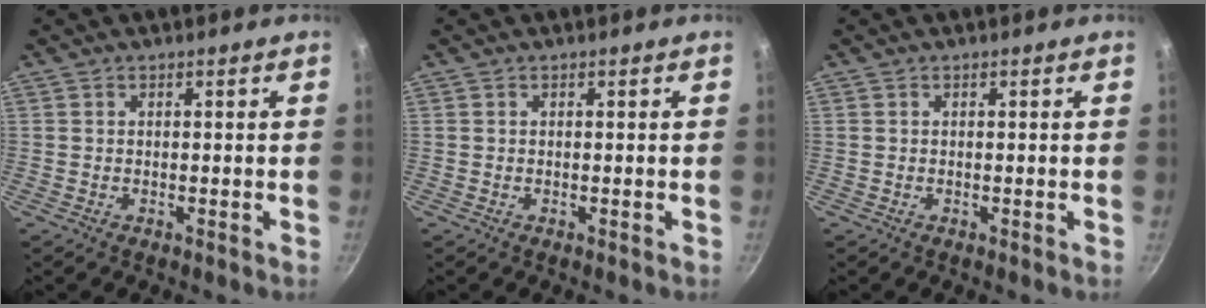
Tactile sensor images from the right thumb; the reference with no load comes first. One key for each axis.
{"total": 0.0}
{"total": 0.0}